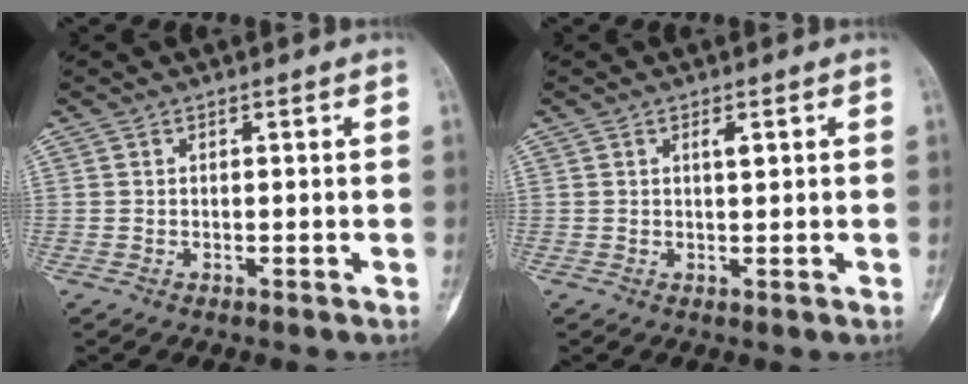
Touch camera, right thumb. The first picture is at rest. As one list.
[{"total": 1.6, "force": [0.7, 0.4, 1.4], "torque": [-0.022, 0.000, 0.013]}]